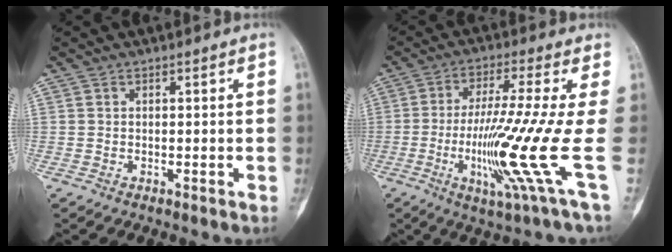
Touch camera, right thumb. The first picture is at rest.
{"total": 15.1, "force": [-2.9, -1.2, 14.8], "torque": [-0.282, -0.023, -0.062]}